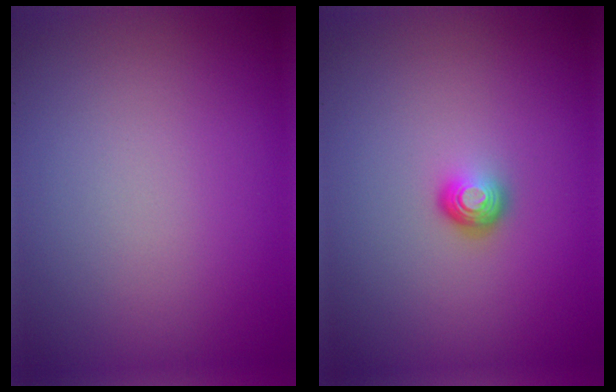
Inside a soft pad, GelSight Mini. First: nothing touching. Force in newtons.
{"total": 1.7, "press": 1.1, "slide": 1.3}